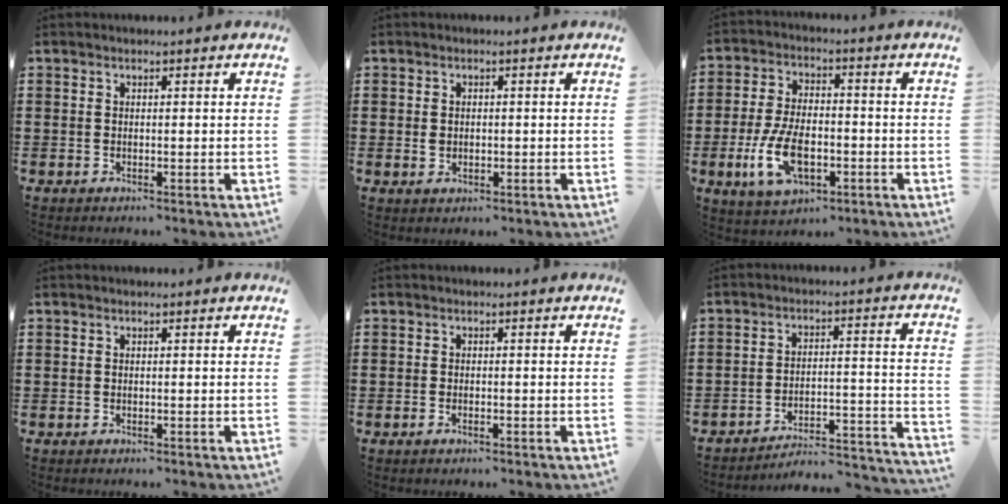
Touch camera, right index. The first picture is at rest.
{"total": 1.3, "force": [0.1, 1.1, 0.8], "torque": [-0.016, 0.007, 0.000]}
{"total": 9.3, "force": [-3.0, 4.8, 7.4], "torque": [-0.176, -0.008, -0.060]}
{"total": 0.0}
{"total": 0.6, "force": [-0.4, 0.2, 0.4], "torque": [-0.010, -0.004, -0.007]}
{"total": 3.4, "force": [-3.2, 0.2, 1.0], "torque": [-0.025, -0.012, -0.073]}